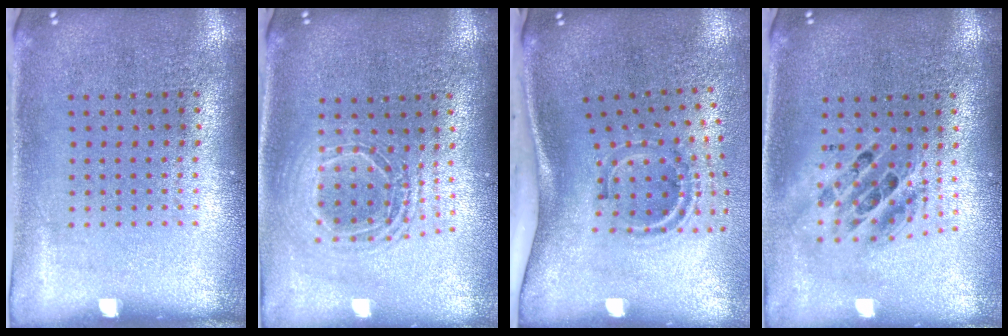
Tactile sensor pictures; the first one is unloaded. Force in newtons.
{"total": 1.7, "press": 1.4, "slide": 0.9}
{"total": 2.1, "press": 1.2, "slide": 1.7}
{"total": 1.7, "press": 1.4, "slide": 1.0}